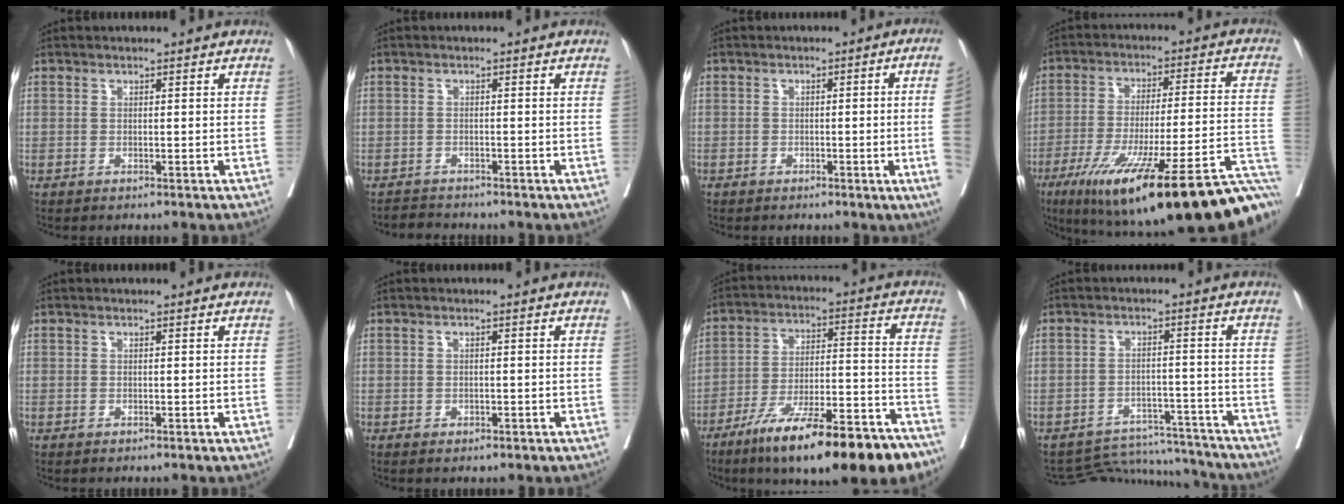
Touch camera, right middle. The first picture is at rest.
{"total": 2.0, "force": [-1.9, 0.5, -0.6], "torque": [0.006, -0.006, -0.035]}
{"total": 7.0, "force": [-1.3, -1.5, 6.8], "torque": [-0.070, -0.007, -0.021]}
{"total": 30.4, "force": [-20.0, 3.7, 22.6], "torque": [-0.253, -0.012, -0.292]}
{"total": 0.0}
{"total": 1.2, "force": [-0.5, 0.8, 0.7], "torque": [-0.010, 0.000, -0.002]}
{"total": 22.5, "force": [-16.2, 3.3, 15.3], "torque": [-0.186, 0.007, -0.259]}
{"total": 9.9, "force": [-9.6, 1.7, -1.2], "torque": [0.022, 0.030, -0.132]}